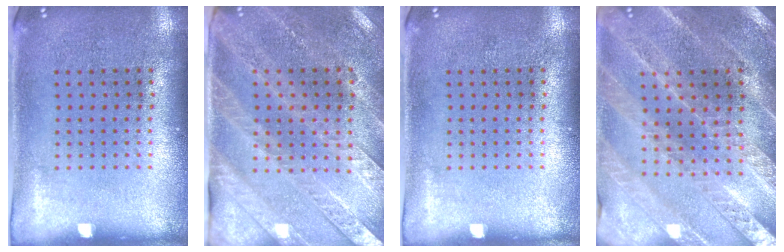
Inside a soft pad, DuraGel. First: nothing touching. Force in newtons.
{"total": 2.9, "press": 2.7, "slide": 1.2}
{"total": 0.0}
{"total": 2.3, "press": 2.3, "slide": 0.3}